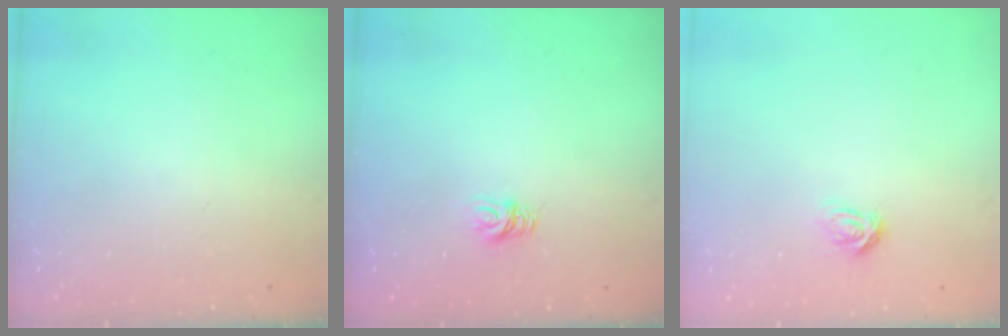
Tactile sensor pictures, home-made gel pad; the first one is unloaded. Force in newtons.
{"total": 6.1, "press": 6.1, "slide": 0.3}
{"total": 3.4, "press": 3.4, "slide": 0.4}